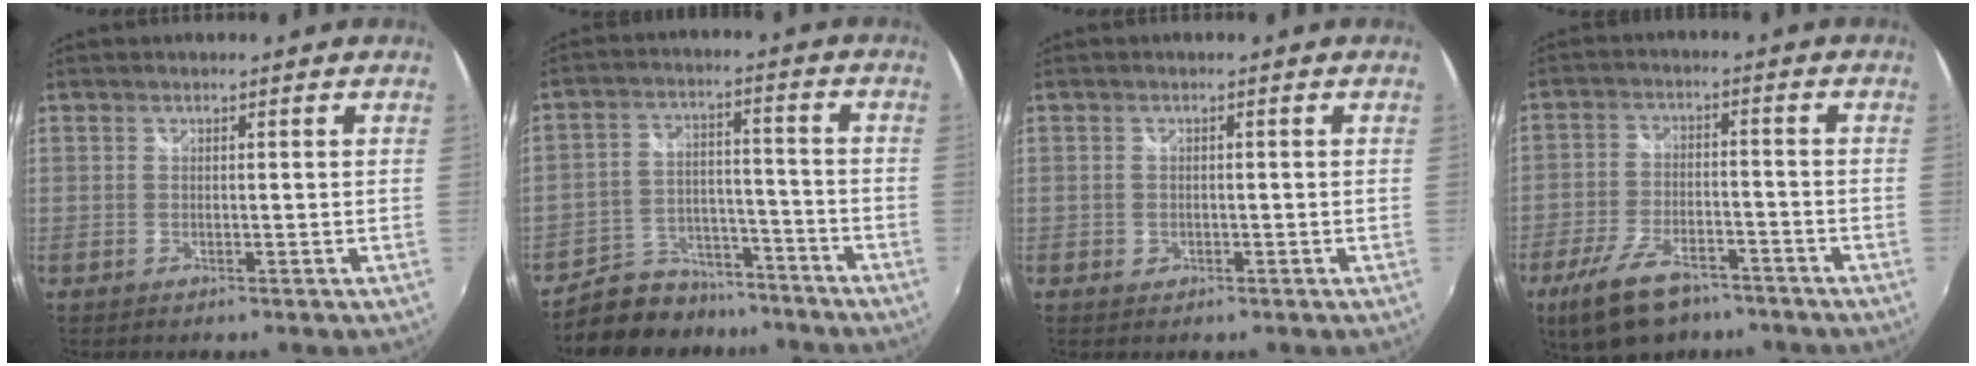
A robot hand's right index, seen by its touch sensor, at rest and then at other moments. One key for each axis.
{"total": 12.2, "fx": -10.2, "fy": 6.3, "fz": 2.4, "tx": -0.064, "ty": 0.033, "tz": -0.148}
{"total": 1.6, "fx": -0.6, "fy": 1.4, "fz": 0.5, "tx": -0.009, "ty": -0.002, "tz": -0.008}
{"total": 12.8, "fx": -8.9, "fy": 5.9, "fz": 7.2, "tx": -0.162, "ty": -0.014, "tz": -0.153}